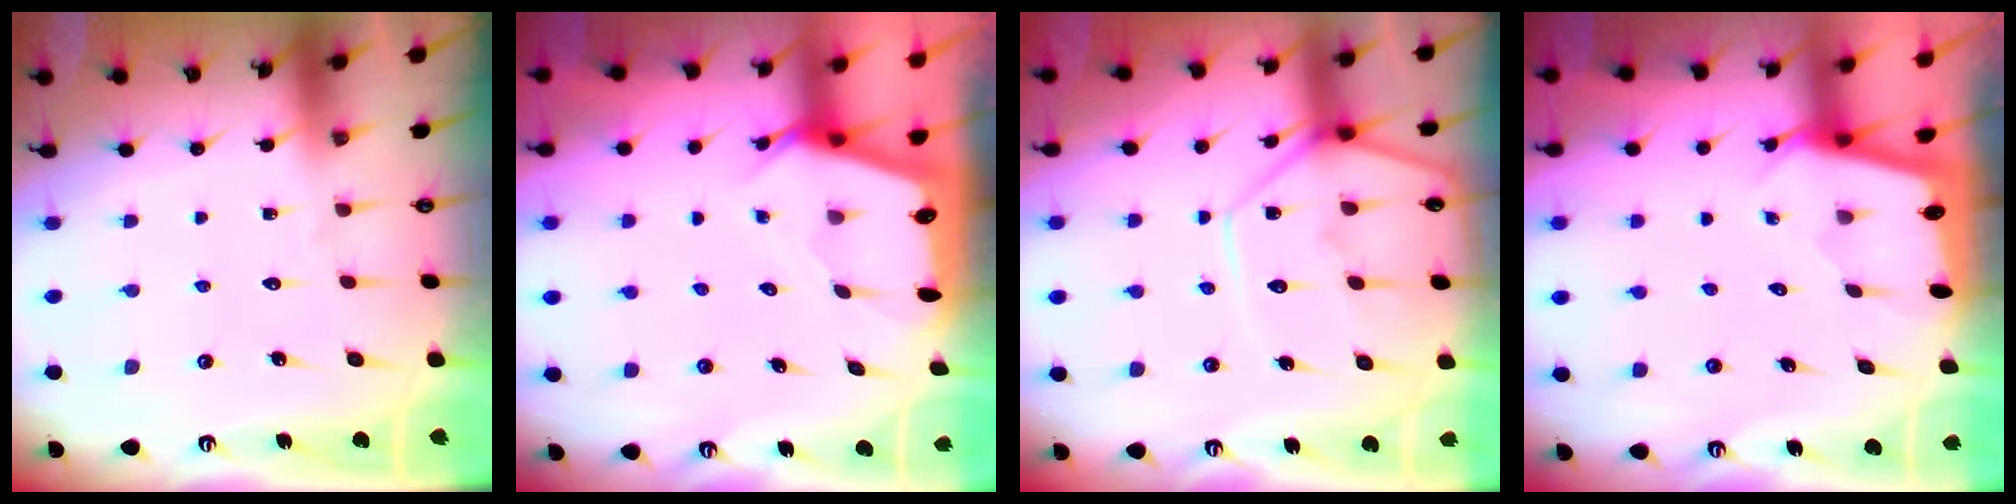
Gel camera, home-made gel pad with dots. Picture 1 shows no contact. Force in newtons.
{"total": 2.4, "press": 2.4, "slide": 0.2}
{"total": 11.6, "press": 11.6, "slide": 1.1}
{"total": 1.6, "press": 1.5, "slide": 0.2}